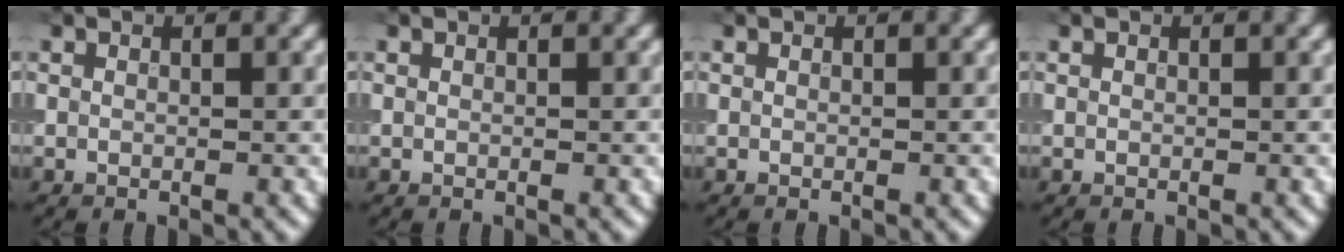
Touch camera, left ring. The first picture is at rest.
{"total": 0.0}
{"total": 0.0}
{"total": 0.0}